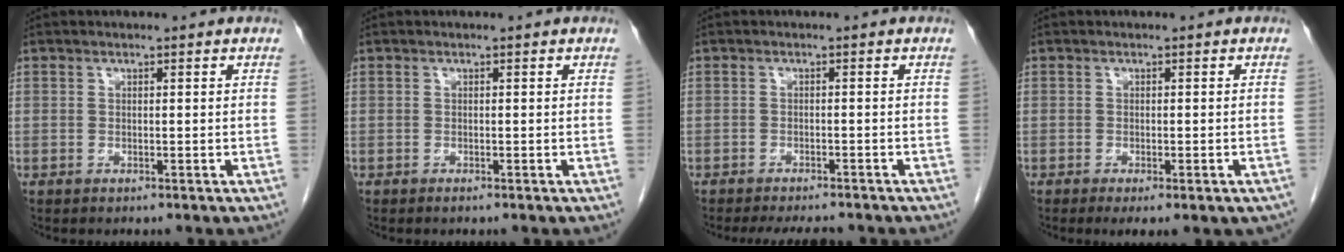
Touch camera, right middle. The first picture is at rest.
{"total": 0.7, "force": [0.7, 0.1, 0.1], "torque": [-0.005, 0.000, 0.012]}
{"total": 6.6, "force": [-5.8, 1.5, 2.6], "torque": [-0.033, -0.008, -0.080]}
{"total": 5.5, "force": [-3.8, 1.5, 3.7], "torque": [-0.039, -0.009, -0.050]}